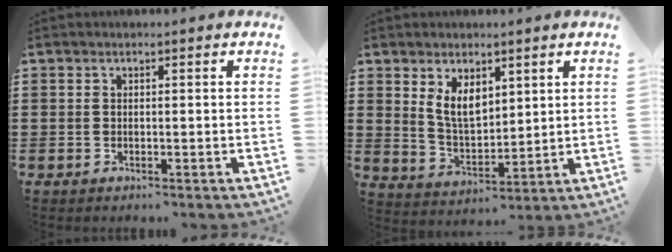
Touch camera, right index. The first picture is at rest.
{"total": 6.1, "force": [3.1, 3.4, 4.0], "torque": [-0.090, 0.003, 0.058]}